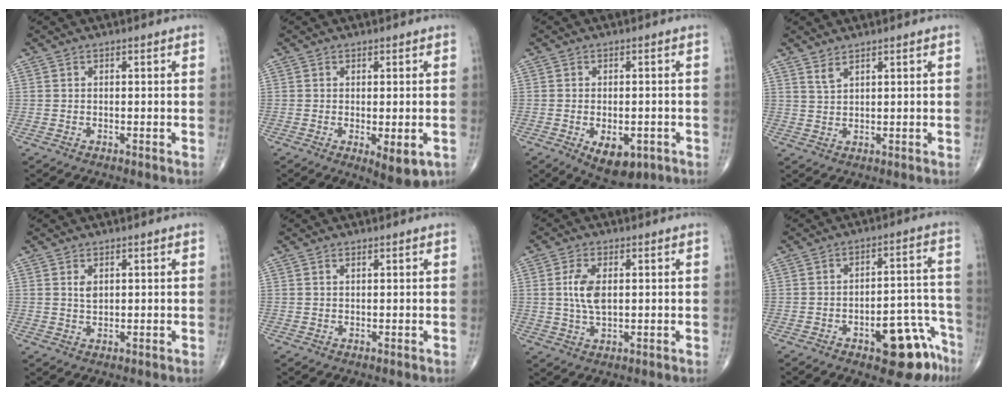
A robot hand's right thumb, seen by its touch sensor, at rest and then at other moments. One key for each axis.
{"total": 5.9, "fx": -1.7, "fy": 2.1, "fz": 5.3, "tx": -0.071, "ty": -0.015, "tz": -0.016}
{"total": 7.9, "fx": -3.0, "fy": 4.4, "fz": 5.9, "tx": -0.077, "ty": 0.004, "tz": -0.031}
{"total": 1.3, "fx": 1.1, "fy": 0.4, "fz": 0.7, "tx": -0.011, "ty": -0.003, "tz": 0.023}
{"total": 2.2, "fx": 0.8, "fy": 1.4, "fz": 1.5, "tx": -0.020, "ty": -0.005, "tz": 0.017}
{"total": 0.6, "fx": 0.4, "fy": 0.2, "fz": 0.4, "tx": -0.009, "ty": 0.001, "tz": 0.008}
{"total": 6.2, "fx": 0.9, "fy": 3.2, "fz": 5.2, "tx": -0.106, "ty": -0.003, "tz": 0.018}
{"total": 13.1, "fx": -7.5, "fy": 5.4, "fz": 9.3, "tx": -0.075, "ty": 0.070, "tz": -0.091}